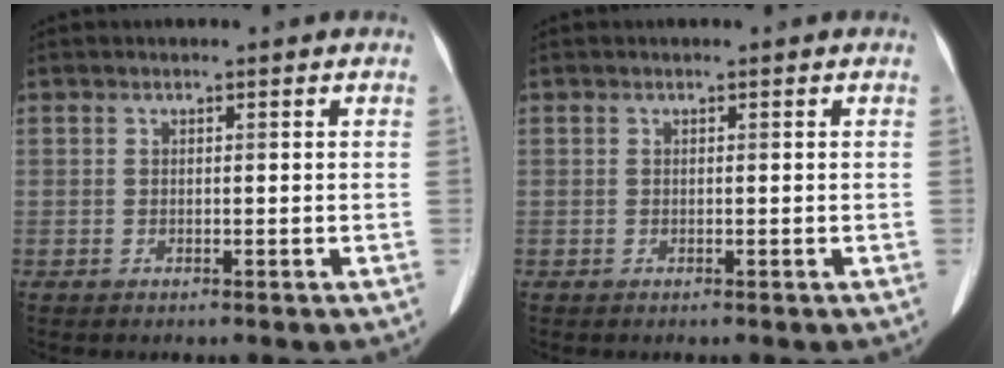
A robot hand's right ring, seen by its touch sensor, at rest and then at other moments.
{"total": 0.0}